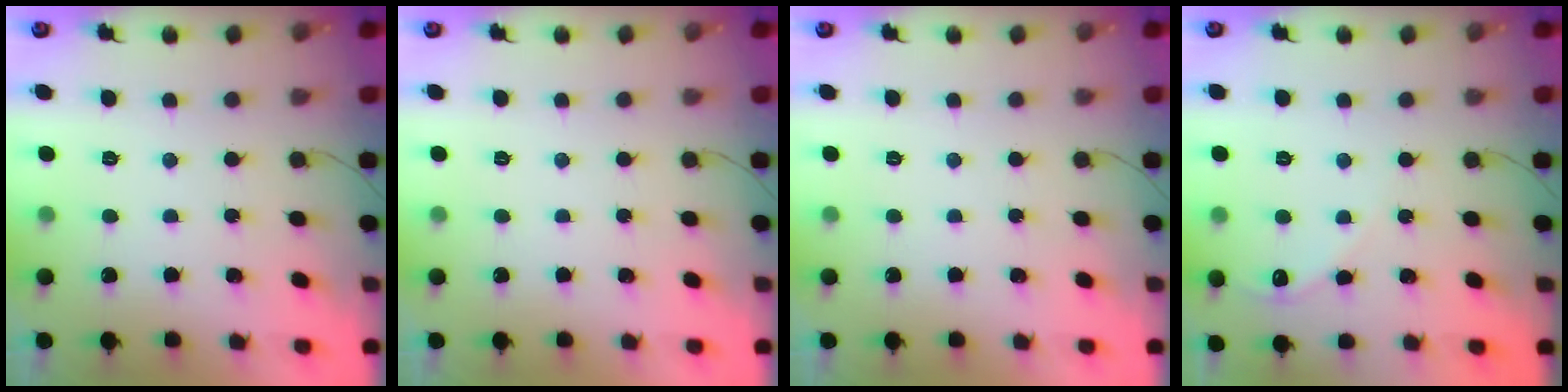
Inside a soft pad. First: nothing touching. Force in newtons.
{"total": 0.0}
{"total": 0.0}
{"total": 5.2, "press": 5.2, "slide": 0.6}